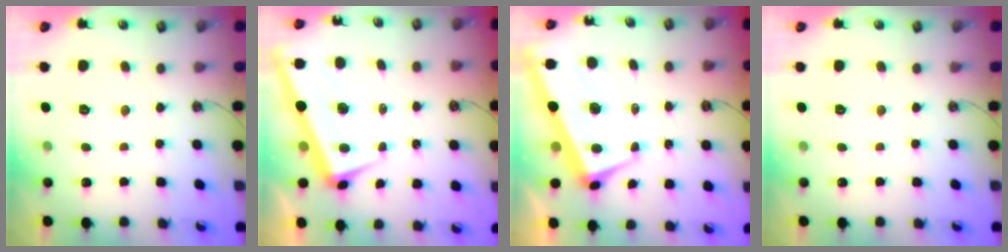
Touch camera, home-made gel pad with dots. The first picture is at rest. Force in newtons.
{"total": 0.8, "press": 0.3, "slide": 0.8}
{"total": 1.7, "press": 1.1, "slide": 1.3}
{"total": 0.0}